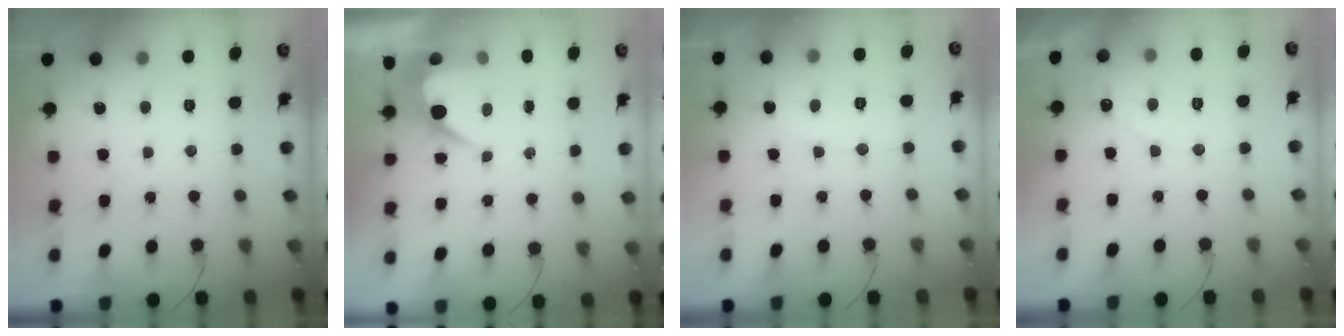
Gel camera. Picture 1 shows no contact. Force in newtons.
{"total": 7.4, "press": 7.4, "slide": 0.3}
{"total": 2.8, "press": 2.8, "slide": 0.3}
{"total": 3.2, "press": 3.2, "slide": 0.1}